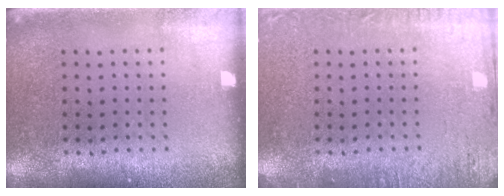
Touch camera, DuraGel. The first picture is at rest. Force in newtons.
{"total": 2.5, "press": 2.5, "slide": 0.3}